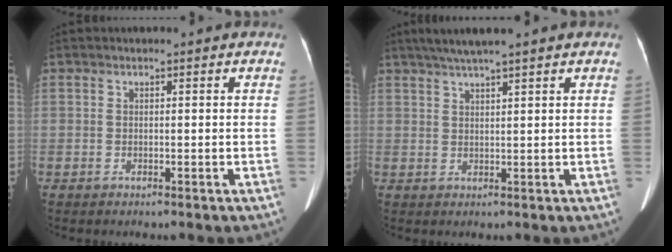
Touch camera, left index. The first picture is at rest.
{"total": 6.8, "force": [5.4, -0.2, 4.2], "torque": [-0.070, 0.033, 0.087]}